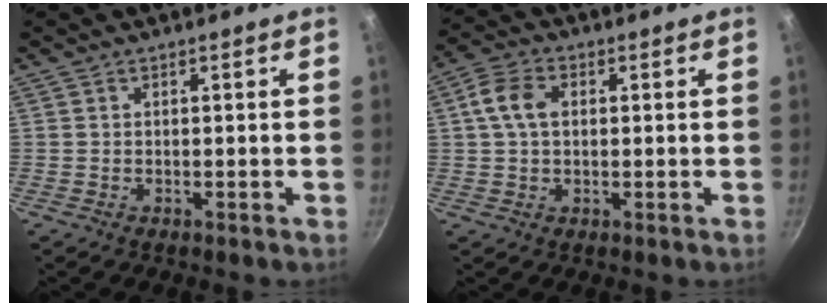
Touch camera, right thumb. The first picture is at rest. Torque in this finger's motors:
{"motor_torque": [-0.65, 0.92, 0.24, -0.16, 0.07]}